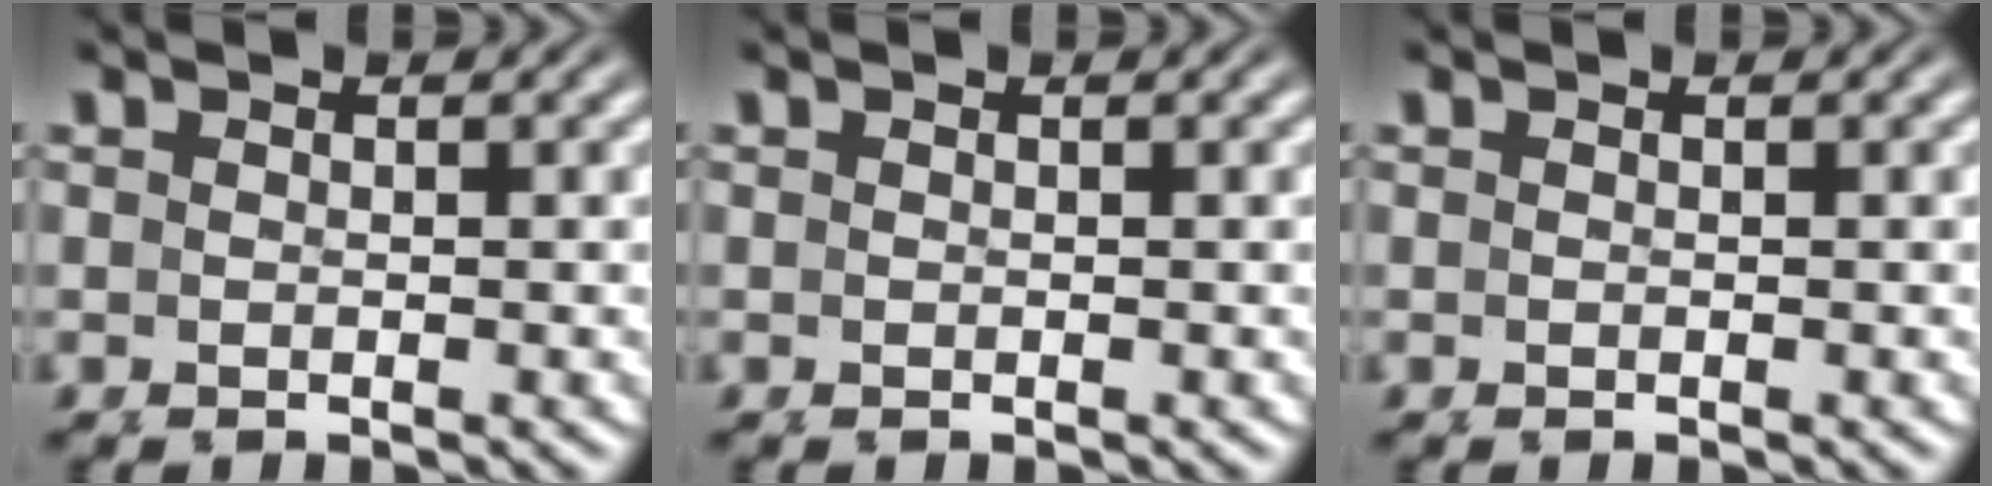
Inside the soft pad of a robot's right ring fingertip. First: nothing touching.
{"total": 0.0}
{"total": 0.0}